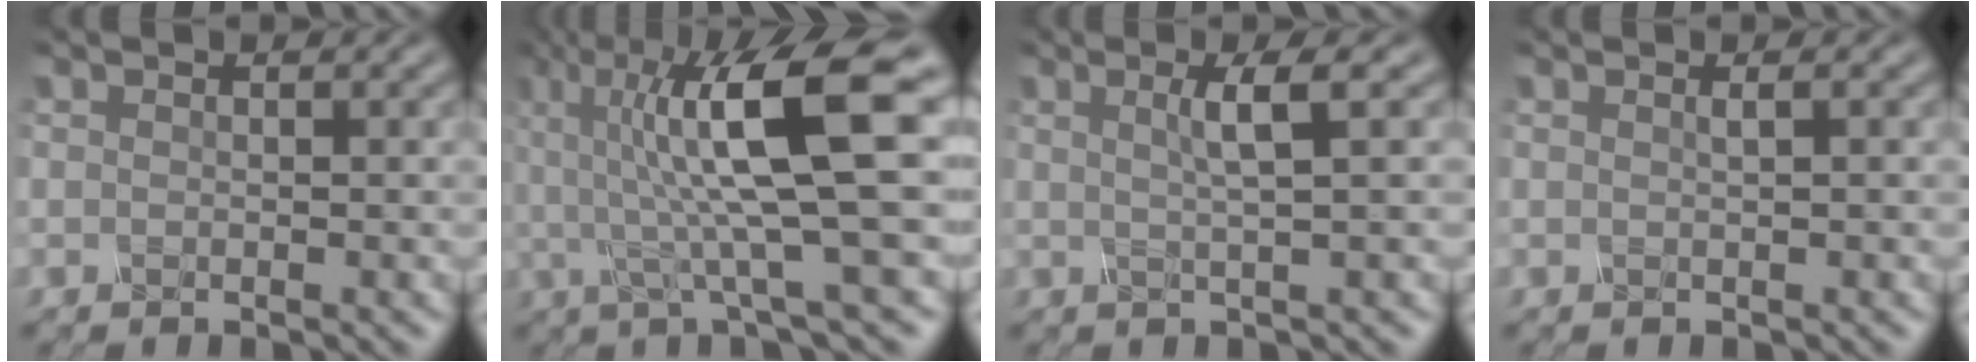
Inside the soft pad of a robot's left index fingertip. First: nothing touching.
{"total": 11.4, "force": [2.6, 2.4, 10.9], "torque": [-0.180, 0.006, 0.046]}
{"total": 3.1, "force": [0.9, 0.6, 2.9], "torque": [-0.044, 0.007, 0.009]}
{"total": 0.8, "force": [0.2, 0.3, 0.7], "torque": [-0.005, 0.004, 0.001]}